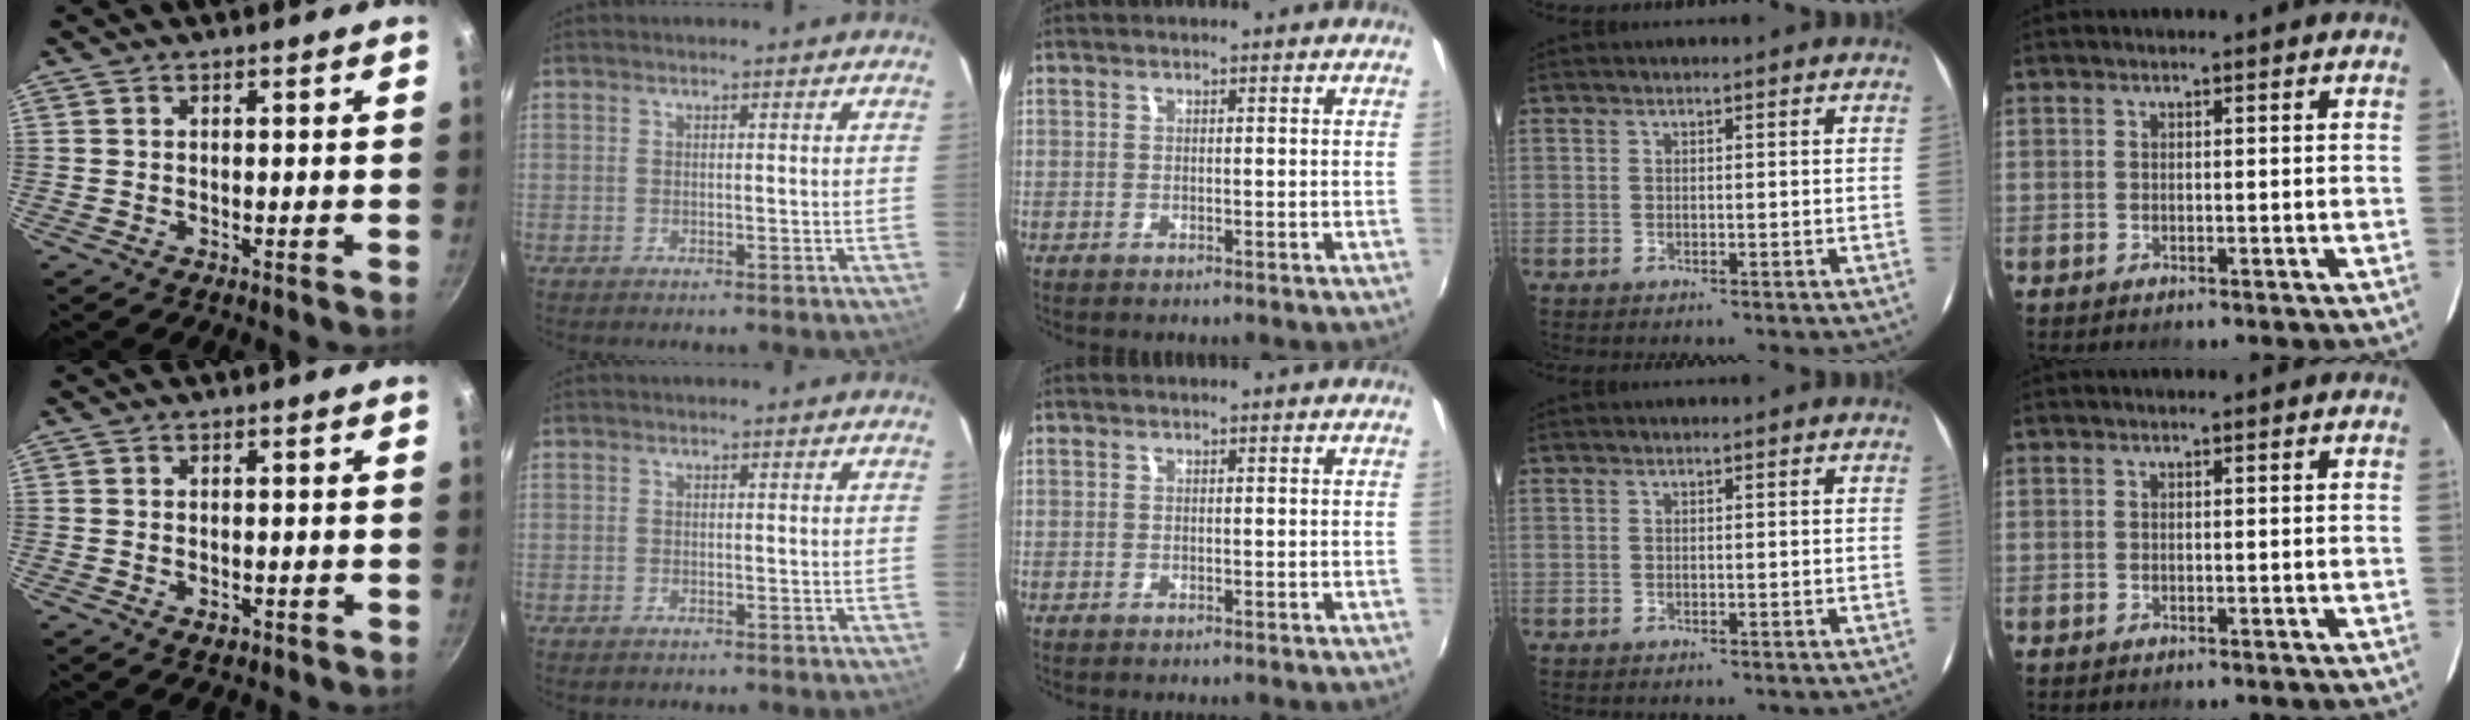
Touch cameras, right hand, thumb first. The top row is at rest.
{"thumb": {"total": 1.9, "force": [-0.8, 1.2, 1.2], "torque": [-0.017, 0.001, -0.010]}, "index": {"total": 0.8, "force": [-0.7, 0.5, 0.2], "torque": [-0.005, 0.000, -0.012]}}